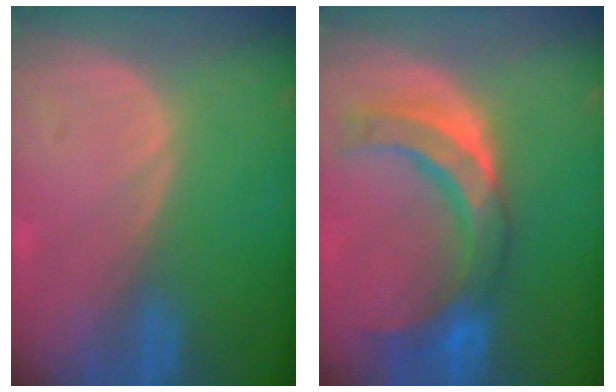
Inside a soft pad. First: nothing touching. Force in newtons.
{"total": 9.5, "press": 9.2, "slide": 2.5}